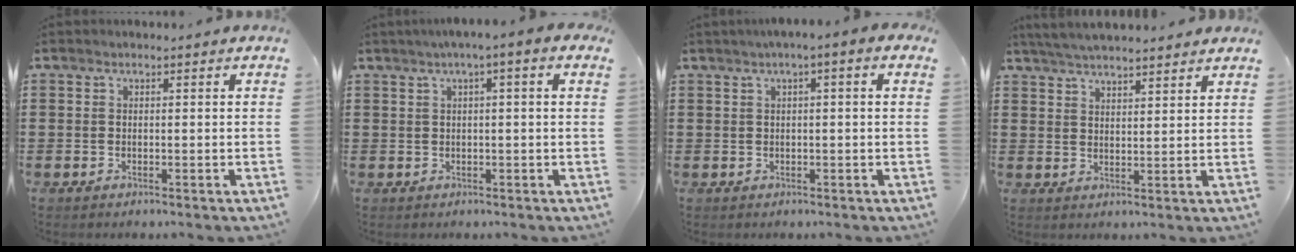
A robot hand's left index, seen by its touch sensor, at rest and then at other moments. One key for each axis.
{"total": 2.1, "fx": 0.2, "fy": 0.0, "fz": 2.1, "tx": -0.040, "ty": 0.000, "tz": 0.002}
{"total": 1.7, "fx": -0.1, "fy": 0.1, "fz": 1.7, "tx": -0.029, "ty": -0.002, "tz": -0.002}
{"total": 4.3, "fx": 4.2, "fy": 0.3, "fz": 0.8, "tx": -0.029, "ty": -0.009, "tz": 0.078}